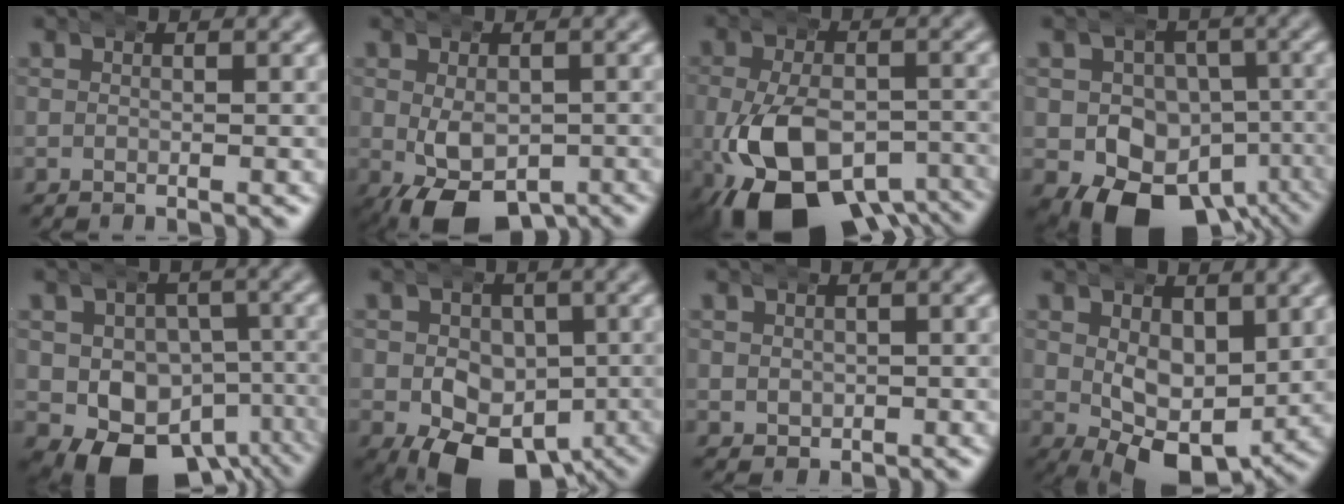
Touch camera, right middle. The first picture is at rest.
{"total": 6.7, "force": [-3.3, 3.6, 4.5], "torque": [-0.089, -0.032, -0.036]}
{"total": 12.7, "force": [-6.6, 7.2, 8.2], "torque": [-0.158, -0.041, -0.092]}
{"total": 12.1, "force": [-5.6, 8.8, 6.2], "torque": [-0.102, -0.056, -0.074]}
{"total": 10.8, "force": [-4.9, 7.8, 5.6], "torque": [-0.100, -0.059, -0.059]}
{"total": 9.8, "force": [-4.4, 6.6, 5.8], "torque": [-0.092, -0.044, -0.053]}
{"total": 1.5, "force": [0.3, 1.5, 0.3], "torque": [-0.017, -0.010, 0.014]}
{"total": 5.9, "force": [-0.2, 3.1, 5.0], "torque": [-0.077, -0.035, 0.013]}